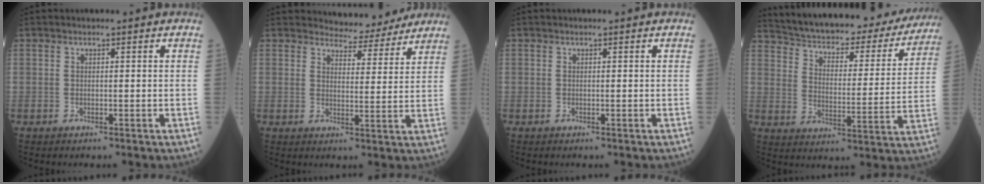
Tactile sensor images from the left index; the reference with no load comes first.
{"total": 6.8, "force": [6.7, 1.4, 0.7], "torque": [-0.012, -0.004, 0.085]}
{"total": 0.0}
{"total": 26.9, "force": [23.9, 7.6, 9.8], "torque": [-0.158, -0.027, 0.303]}